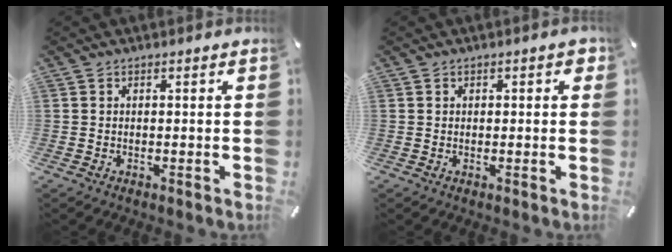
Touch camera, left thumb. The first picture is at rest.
{"total": 1.1, "force": [0.4, 0.9, 0.6], "torque": [-0.003, 0.003, 0.004]}